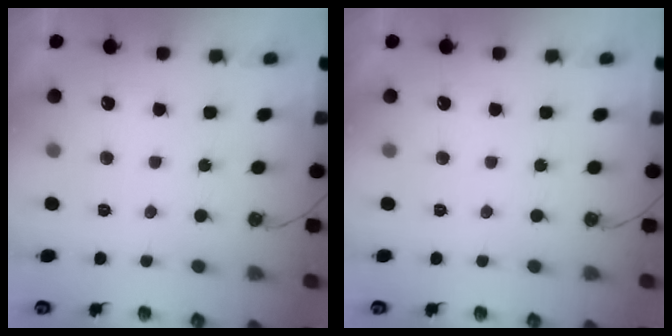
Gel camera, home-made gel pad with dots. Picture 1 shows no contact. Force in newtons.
{"total": 0.0}